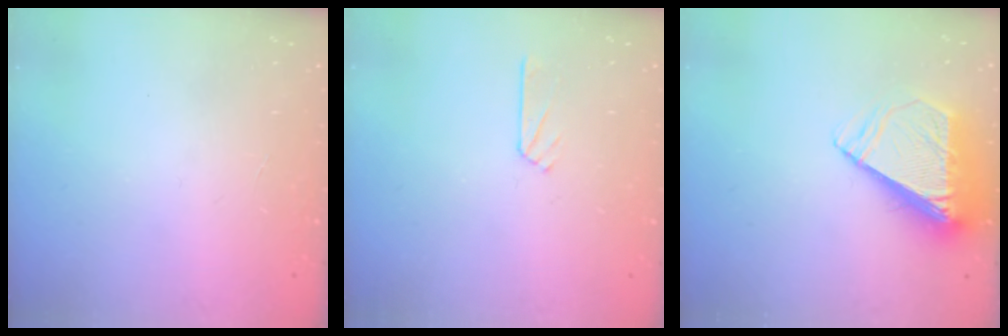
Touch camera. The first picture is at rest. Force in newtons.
{"total": 2.3, "press": 2.3, "slide": 0.2}
{"total": 9.9, "press": 9.8, "slide": 1.2}